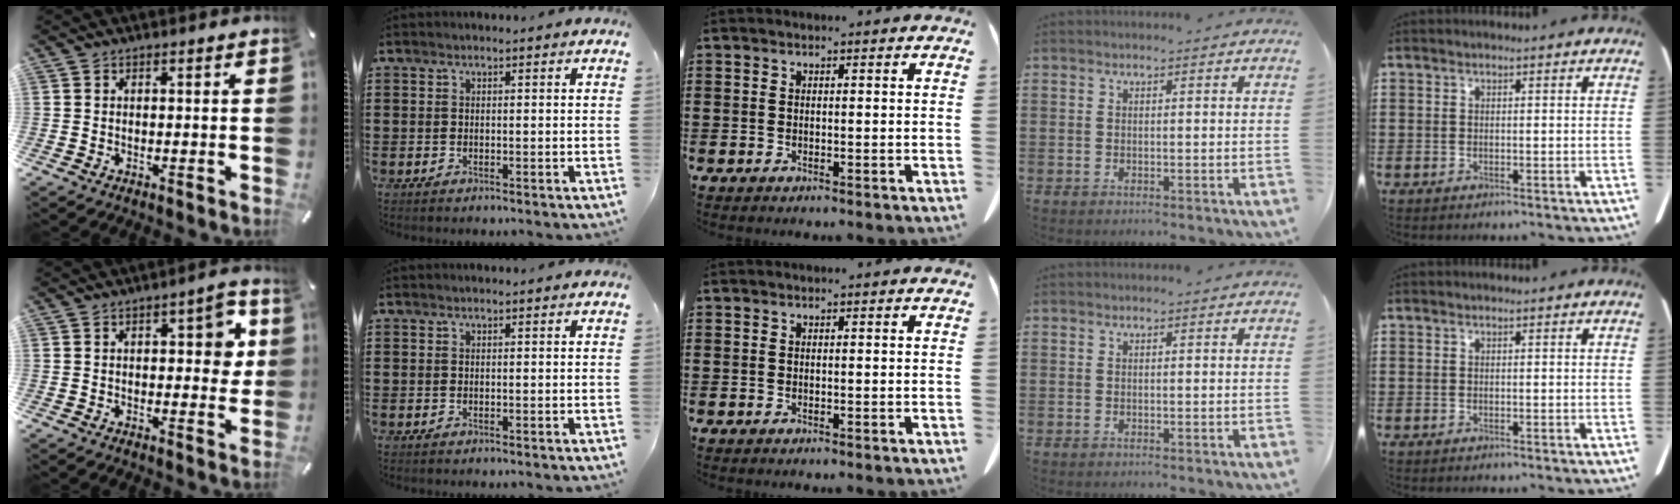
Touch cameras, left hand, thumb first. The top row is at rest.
{"thumb": {"total": 8.0, "force": [1.7, 3.9, 6.8], "torque": [-0.073, -0.007, 0.018]}}